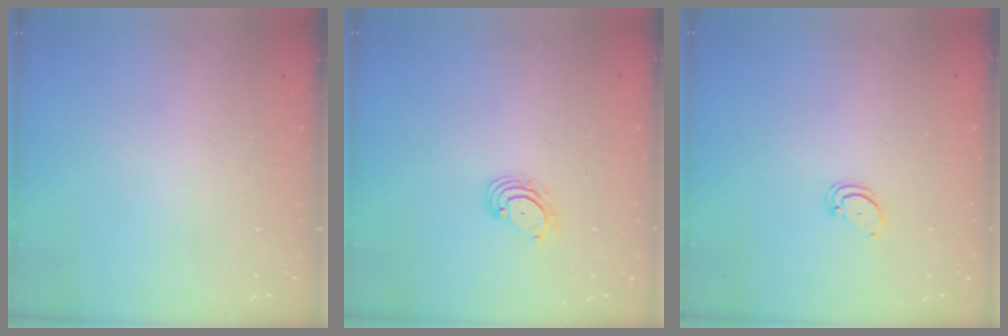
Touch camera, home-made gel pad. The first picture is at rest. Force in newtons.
{"total": 3.7, "press": 3.7, "slide": 0.4}
{"total": 2.5, "press": 2.5, "slide": 0.3}